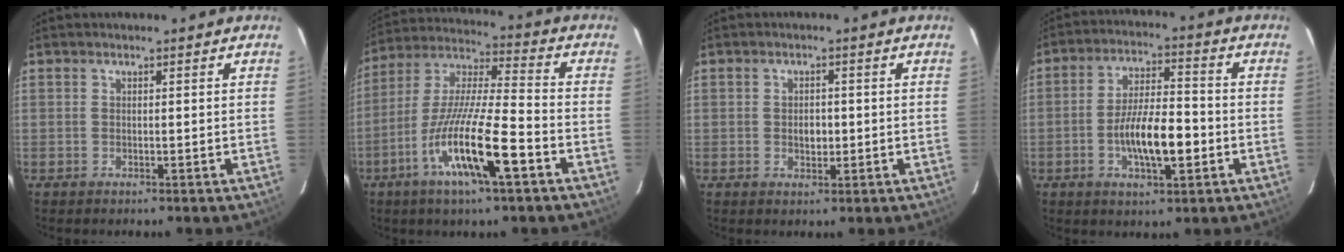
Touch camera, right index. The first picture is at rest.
{"total": 16.5, "force": [-7.5, 2.1, 14.5], "torque": [-0.284, -0.017, -0.147]}
{"total": 2.5, "force": [-0.3, 1.8, 1.7], "torque": [-0.029, 0.003, -0.004]}
{"total": 10.7, "force": [-3.0, 3.4, 9.7], "torque": [-0.183, 0.001, -0.050]}